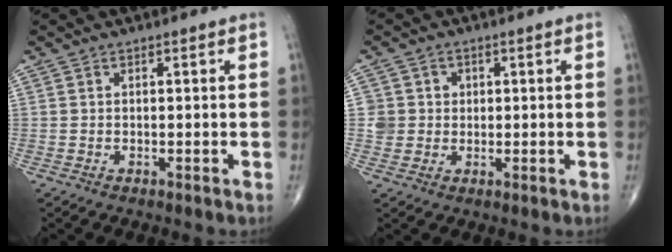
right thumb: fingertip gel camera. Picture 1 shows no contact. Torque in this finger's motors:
{"motor_torque": [0.00, 0.00, 0.17, 0.15, 0.04]}